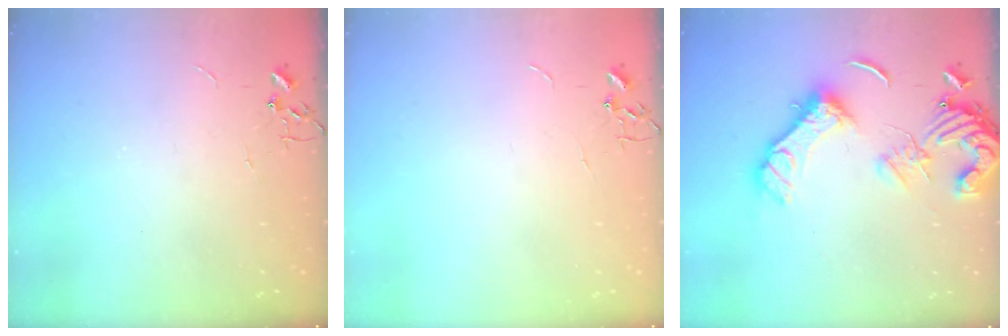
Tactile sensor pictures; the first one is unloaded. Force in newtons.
{"total": 0.0}
{"total": 16.9, "press": 16.8, "slide": 2.3}